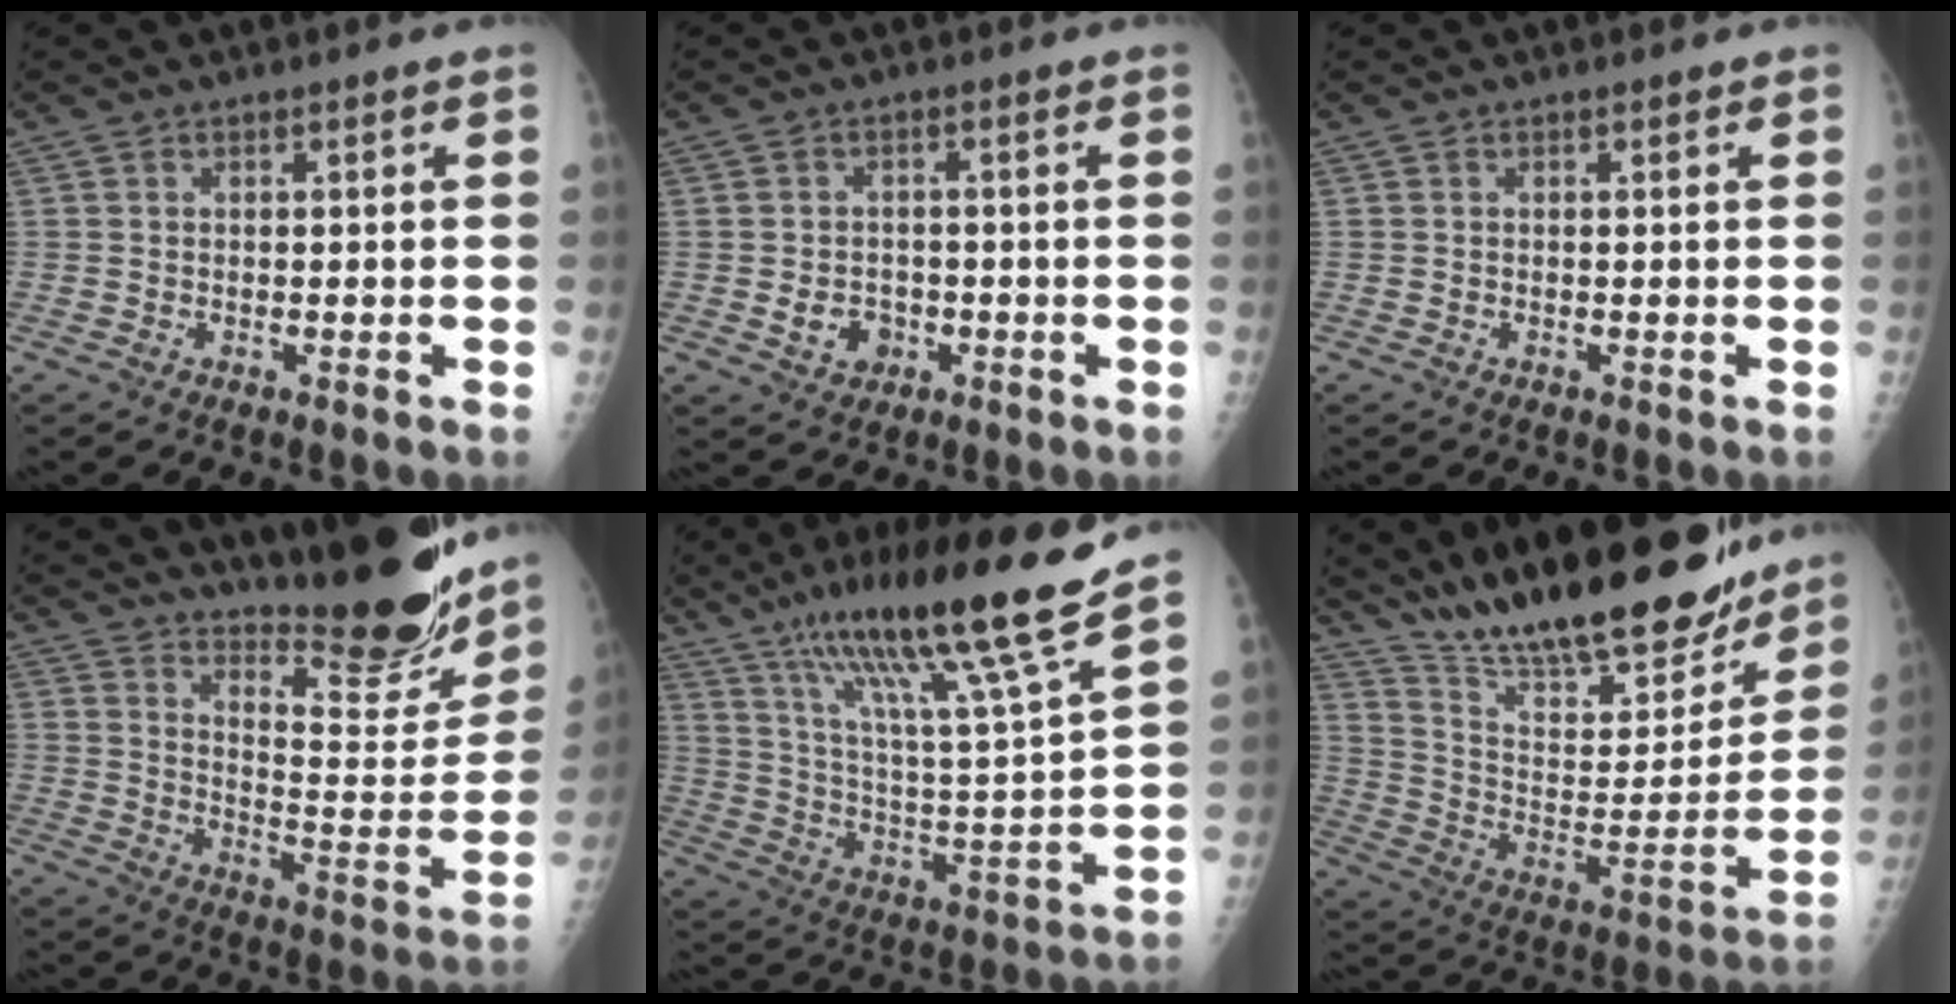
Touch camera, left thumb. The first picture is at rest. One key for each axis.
{"total": 4.3, "fx": -1.1, "fy": 3.7, "fz": 2.0, "tx": -0.015, "ty": 0.005, "tz": -0.013}
{"total": 0.0}
{"total": 22.6, "fx": 18.9, "fy": 5.2, "fz": 11.2, "tx": -0.124, "ty": -0.147, "tz": 0.261}
{"total": 21.4, "fx": 15.3, "fy": 0.2, "fz": 14.9, "tx": -0.230, "ty": -0.066, "tz": 0.264}
{"total": 28.9, "fx": 23.0, "fy": 8.6, "fz": 15.2, "tx": -0.212, "ty": -0.090, "tz": 0.357}